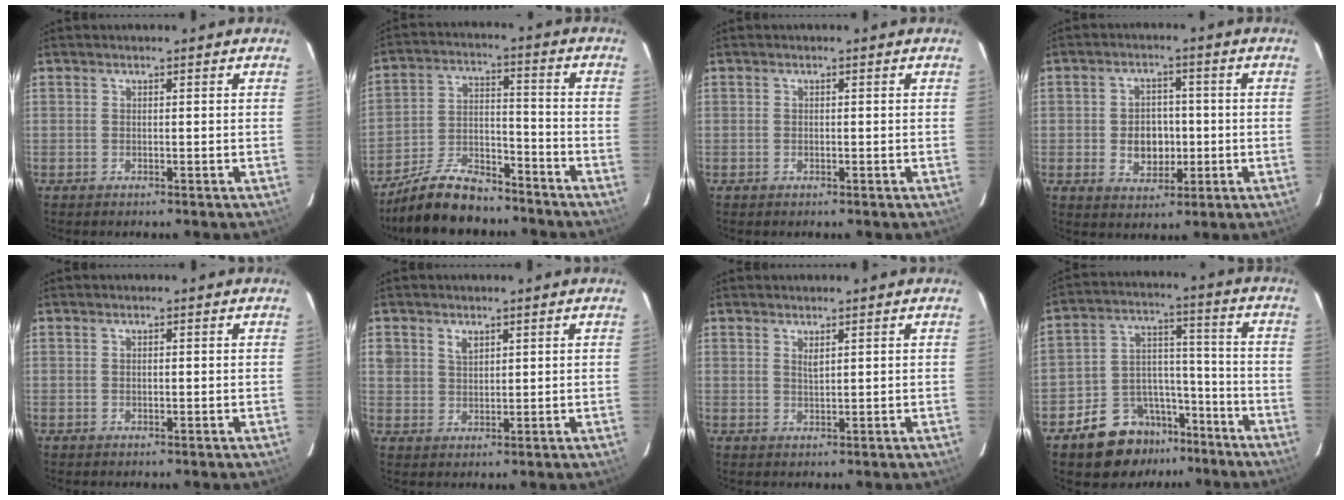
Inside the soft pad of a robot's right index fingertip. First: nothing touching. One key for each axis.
{"total": 13.8, "fx": -11.6, "fy": 5.1, "fz": 5.6, "tx": -0.127, "ty": 0.013, "tz": -0.196}
{"total": 0.6, "fx": -0.3, "fy": 0.4, "fz": 0.3, "tx": -0.006, "ty": -0.001, "tz": -0.006}
{"total": 7.1, "fx": -1.2, "fy": 5.5, "fz": 4.2, "tx": -0.087, "ty": 0.009, "tz": -0.010}
{"total": 0.6, "fx": 0.2, "fy": 0.4, "fz": 0.4, "tx": -0.008, "ty": 0.001, "tz": 0.004}
{"total": 4.0, "fx": 2.0, "fy": 3.1, "fz": 1.6, "tx": -0.022, "ty": 0.006, "tz": 0.040}
{"total": 1.5, "fx": 0.9, "fy": 0.5, "fz": 1.1, "tx": -0.019, "ty": 0.000, "tz": 0.016}
{"total": 12.5, "fx": -8.8, "fy": 8.1, "fz": 3.8, "tx": -0.078, "ty": 0.057, "tz": -0.123}